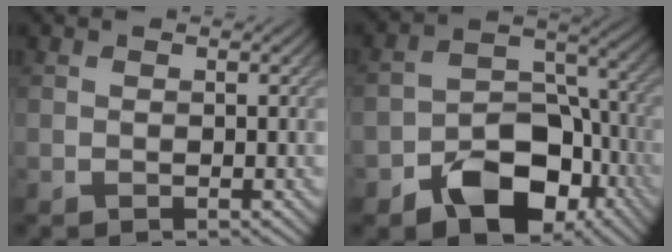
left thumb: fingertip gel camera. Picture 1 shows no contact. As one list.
[{"total": 11.9, "force": [-6.2, 7.6, 6.7], "torque": [-0.105, -0.008, -0.112]}]